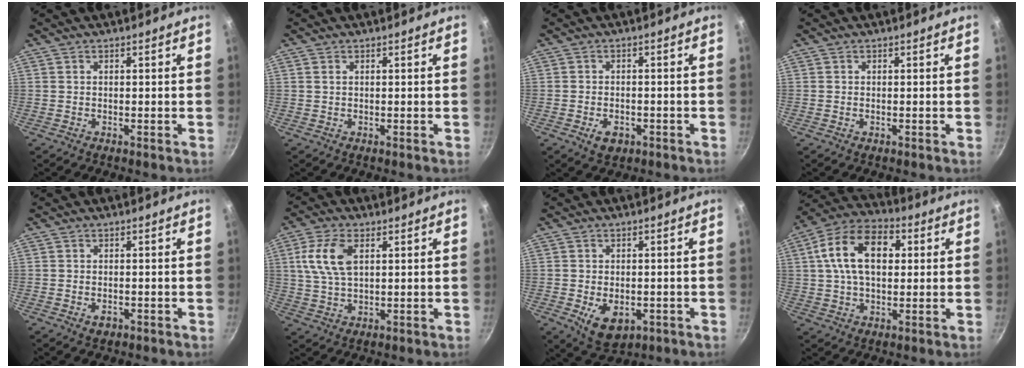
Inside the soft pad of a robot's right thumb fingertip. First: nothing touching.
{"total": 0.7, "force": [0.3, 0.5, 0.5], "torque": [-0.010, 0.001, 0.005]}
{"total": 4.0, "force": [-1.7, 2.7, 2.4], "torque": [-0.036, 0.012, -0.021]}
{"total": 0.0}
{"total": 1.9, "force": [-0.8, 1.3, 1.1], "torque": [-0.018, 0.005, -0.010]}
{"total": 9.1, "force": [2.6, 4.8, 7.3], "torque": [-0.142, 0.001, 0.050]}
{"total": 7.6, "force": [-2.1, 5.0, 5.3], "torque": [-0.071, -0.005, -0.017]}
{"total": 15.4, "force": [3.3, 9.7, 11.6], "torque": [-0.177, 0.019, 0.039]}